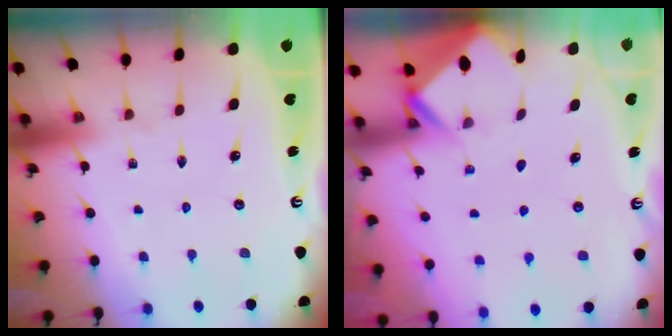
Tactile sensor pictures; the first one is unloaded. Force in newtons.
{"total": 2.5, "press": 2.5, "slide": 0.1}